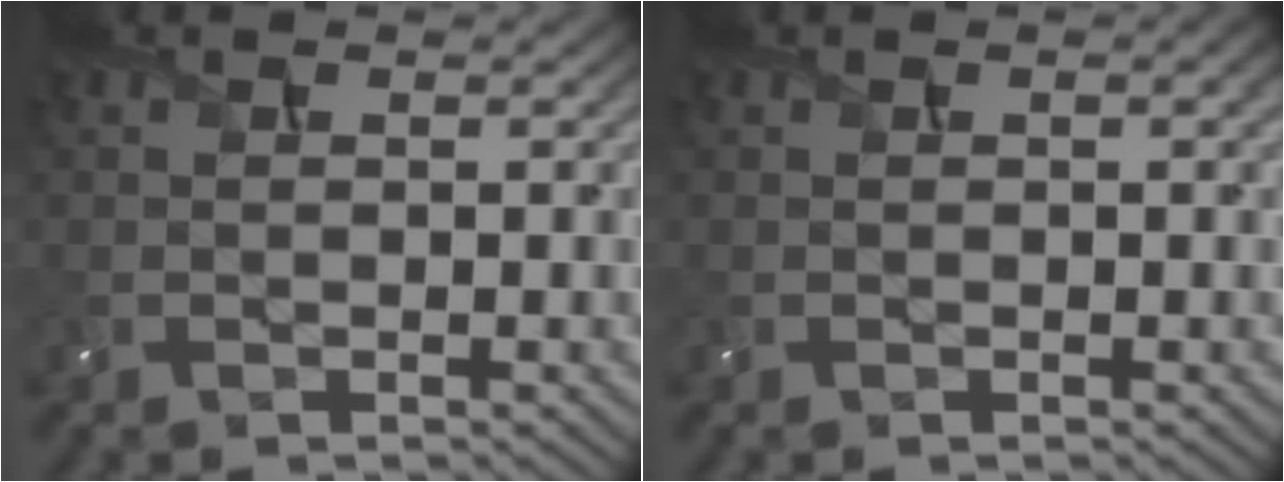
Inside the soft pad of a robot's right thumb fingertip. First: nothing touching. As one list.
[{"total": 0.7, "force": [0.2, 0.1, 0.6], "torque": [-0.011, 0.003, 0.003]}]